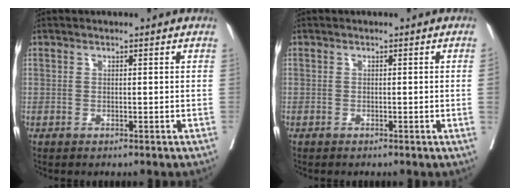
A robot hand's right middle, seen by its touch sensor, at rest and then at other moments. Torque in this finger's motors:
{"motor_torque": [-0.07, -0.75, -0.57, -0.21]}